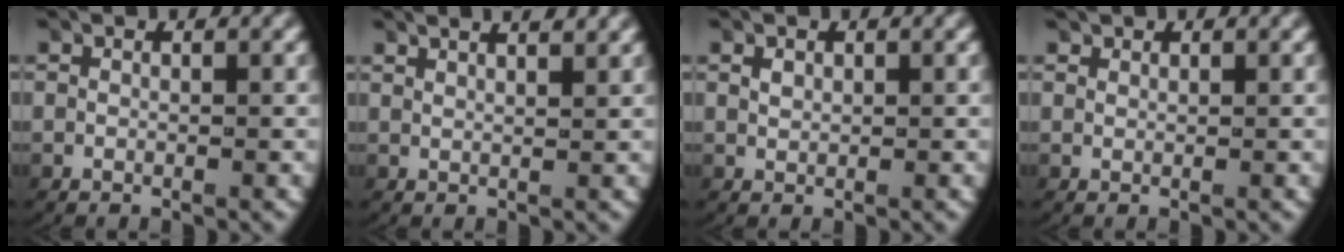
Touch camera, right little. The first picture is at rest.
{"total": 3.2, "force": [2.8, 0.3, 1.4], "torque": [-0.019, 0.006, 0.045]}
{"total": 0.7, "force": [0.3, 0.5, 0.4], "torque": [-0.012, -0.002, 0.010]}
{"total": 0.6, "force": [0.6, 0.1, 0.0], "torque": [-0.002, -0.001, 0.015]}